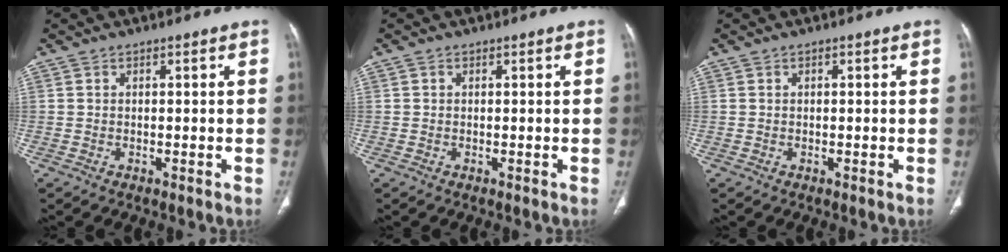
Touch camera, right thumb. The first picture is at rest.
{"total": 0.0}
{"total": 0.0}